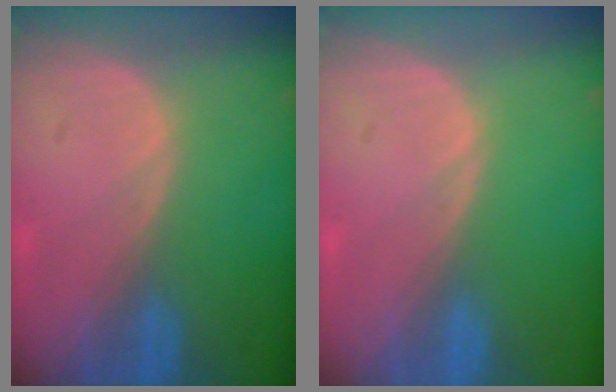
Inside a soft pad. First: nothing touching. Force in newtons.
{"total": 0.0}